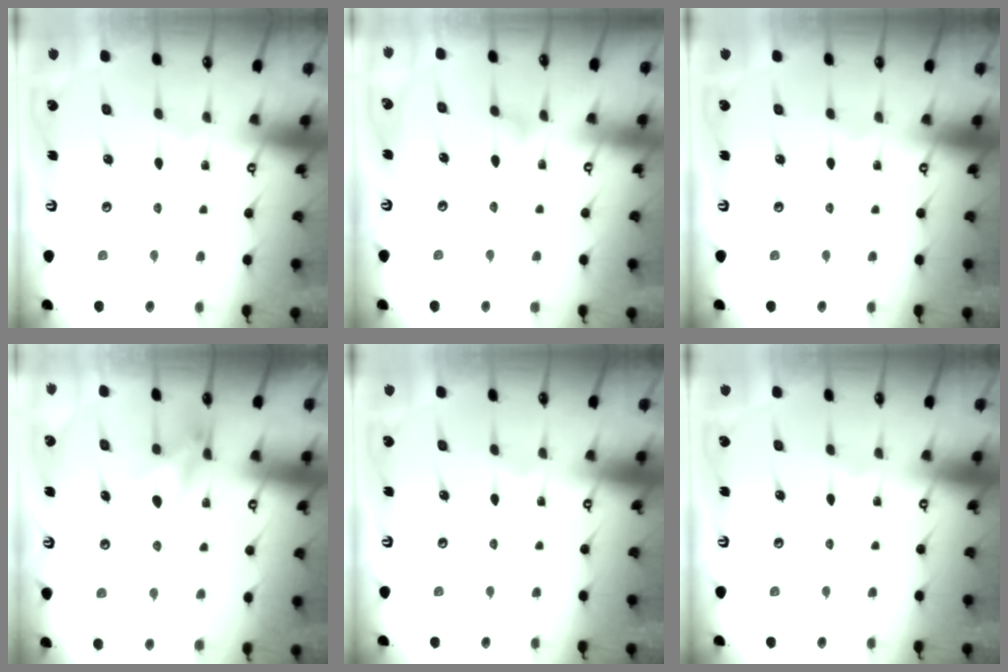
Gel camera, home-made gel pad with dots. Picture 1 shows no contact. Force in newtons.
{"total": 3.9, "press": 3.8, "slide": 0.2}
{"total": 0.0}
{"total": 7.7, "press": 7.6, "slide": 1.2}
{"total": 0.0}
{"total": 0.0}